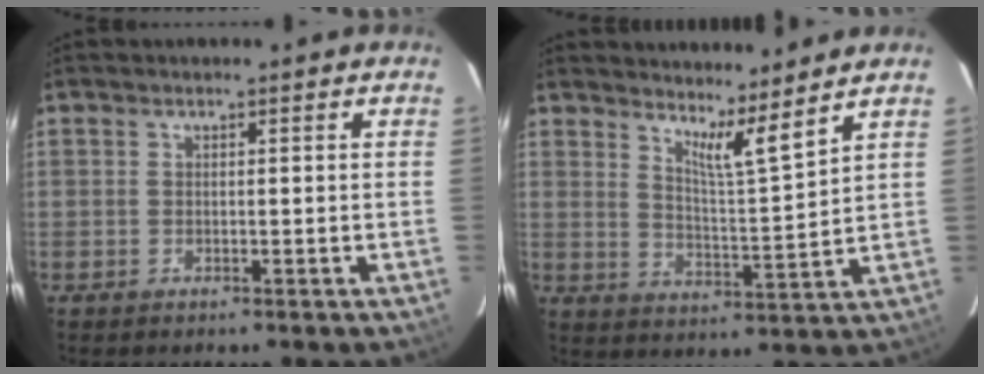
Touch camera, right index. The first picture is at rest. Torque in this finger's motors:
{"motor_torque": [-0.10, 0.29, 0.03, 0.01]}